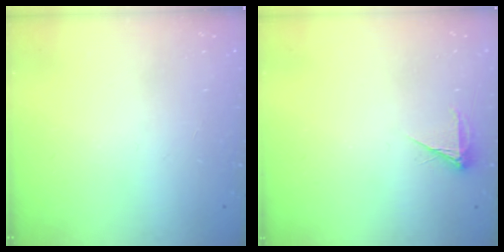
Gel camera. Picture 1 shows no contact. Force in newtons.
{"total": 3.3, "press": 3.3, "slide": 0.4}